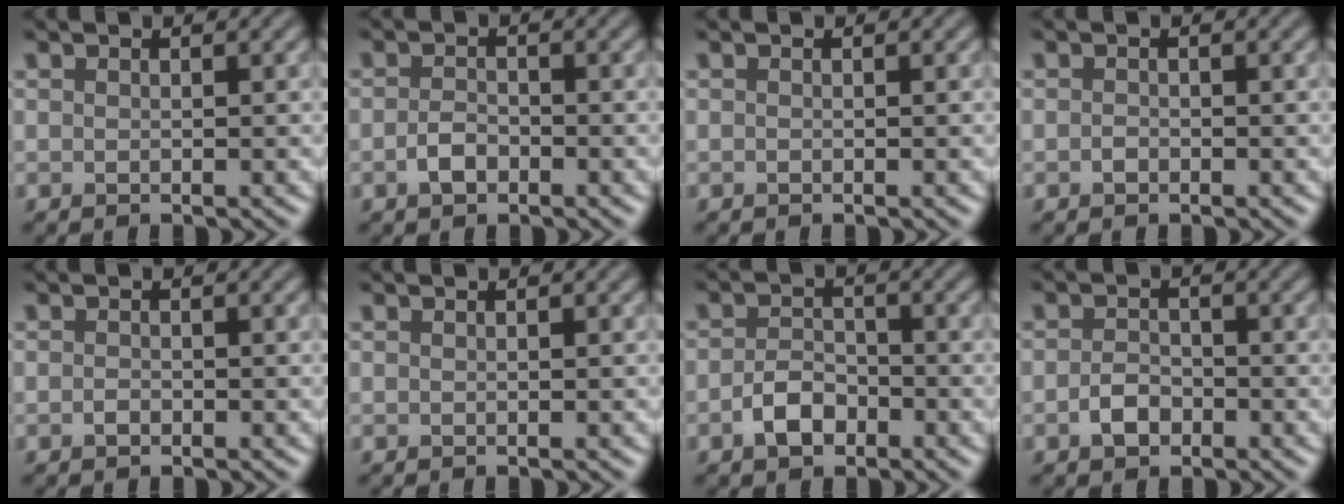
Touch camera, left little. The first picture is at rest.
{"total": 1.8, "force": [-0.9, 1.1, 1.1], "torque": [-0.023, 0.002, -0.023]}
{"total": 0.0}
{"total": 0.7, "force": [-0.4, 0.4, 0.3], "torque": [-0.006, -0.002, -0.012]}
{"total": 0.7, "force": [-0.4, 0.4, 0.3], "torque": [-0.006, -0.002, -0.012]}
{"total": 0.0}
{"total": 2.9, "force": [-1.6, 1.7, 1.6], "torque": [-0.028, 0.005, -0.034]}
{"total": 2.1, "force": [-1.1, 1.4, 1.2], "torque": [-0.021, 0.002, -0.027]}